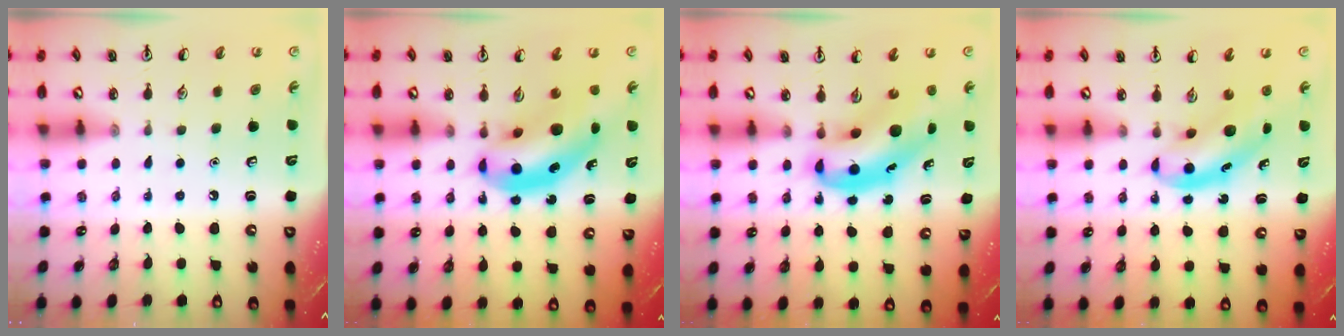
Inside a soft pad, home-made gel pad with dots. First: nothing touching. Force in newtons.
{"total": 11.4, "press": 10.9, "slide": 3.3}
{"total": 9.1, "press": 8.8, "slide": 2.4}
{"total": 5.9, "press": 5.9, "slide": 0.6}